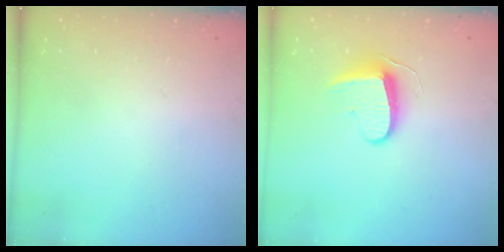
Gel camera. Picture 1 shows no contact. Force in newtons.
{"total": 8.7, "press": 8.6, "slide": 0.5}